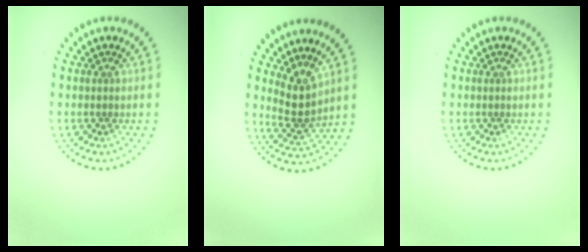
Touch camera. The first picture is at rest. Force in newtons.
{"total": 2.7, "press": 2.1, "slide": 1.6}
{"total": 0.0}